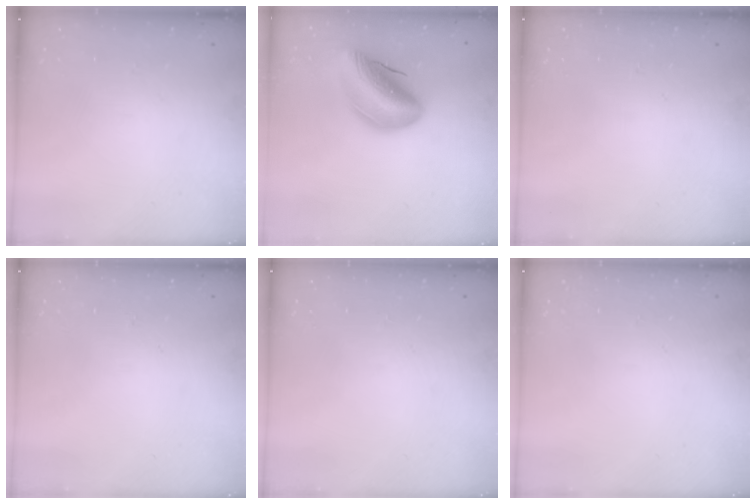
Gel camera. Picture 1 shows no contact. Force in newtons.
{"total": 16.0, "press": 15.5, "slide": 4.1}
{"total": 0.0}
{"total": 0.0}
{"total": 0.0}
{"total": 0.0}